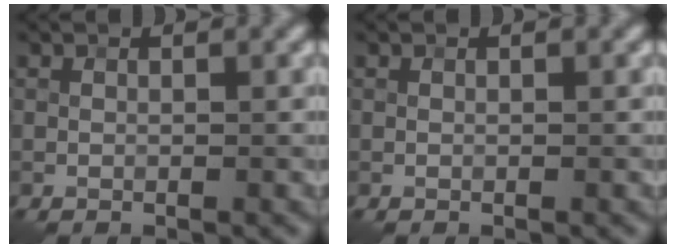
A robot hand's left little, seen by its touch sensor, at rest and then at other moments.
{"total": 0.0}